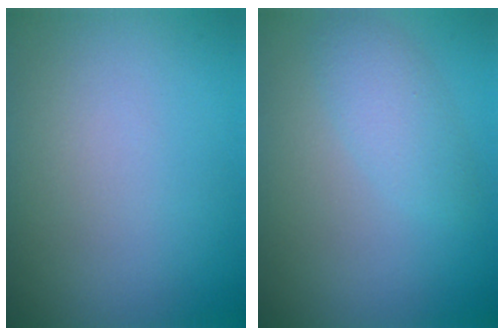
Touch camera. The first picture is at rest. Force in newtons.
{"total": 2.5, "press": 2.5, "slide": 0.0}